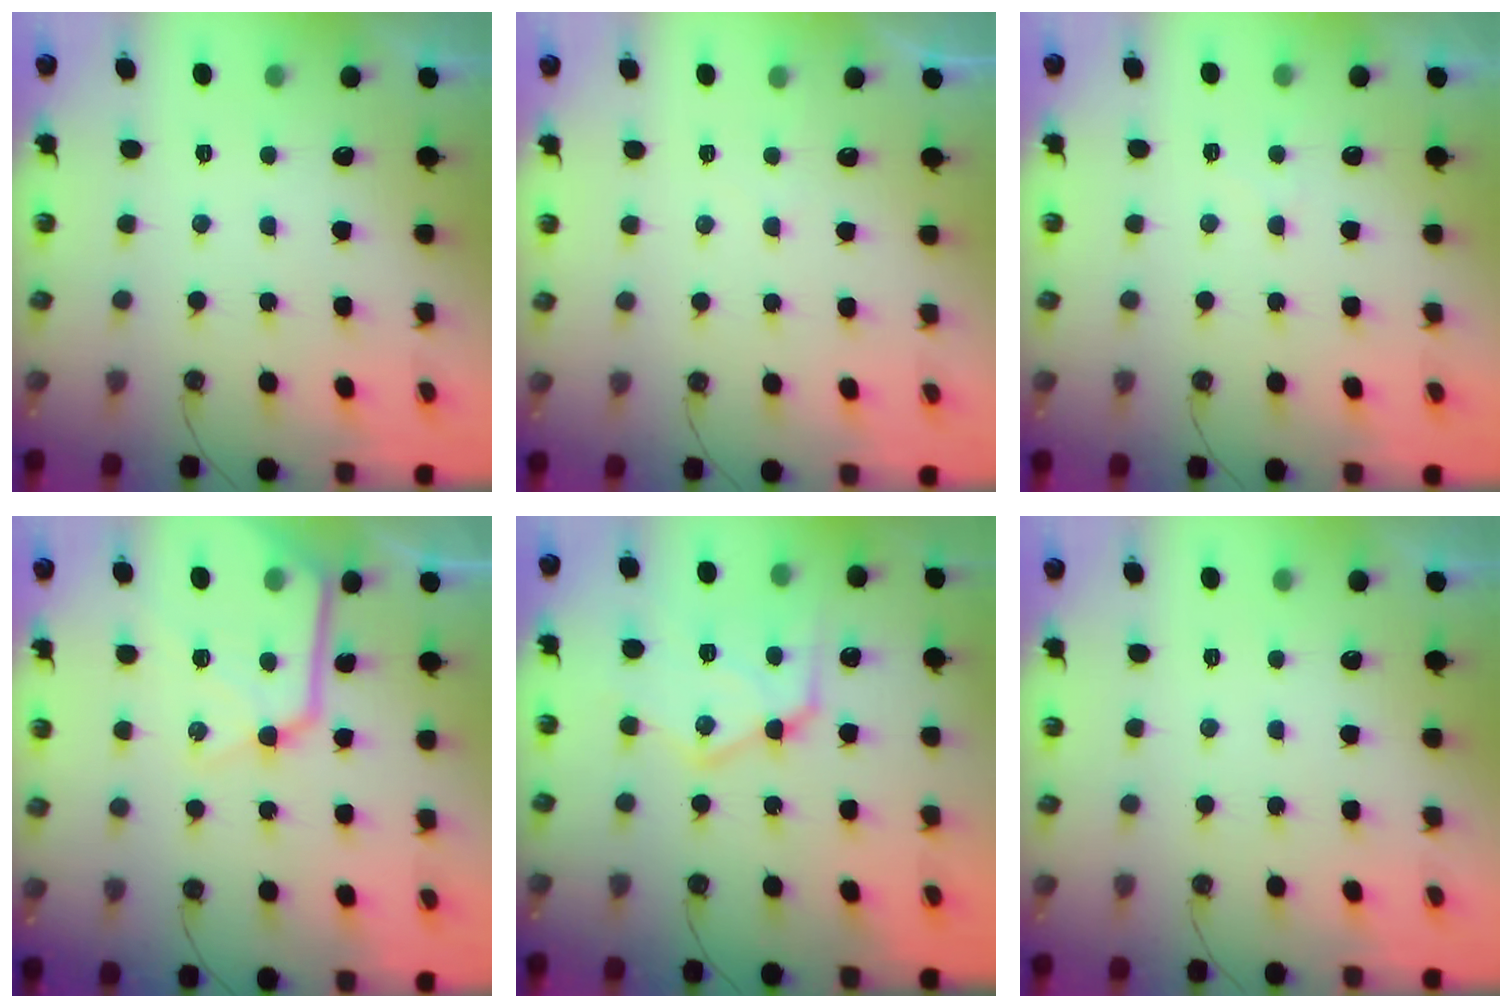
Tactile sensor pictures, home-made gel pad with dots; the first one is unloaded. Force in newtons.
{"total": 2.0, "press": 2.0, "slide": 0.3}
{"total": 3.9, "press": 3.8, "slide": 0.5}
{"total": 15.9, "press": 15.8, "slide": 1.5}
{"total": 17.6, "press": 17.5, "slide": 1.7}
{"total": 0.0}